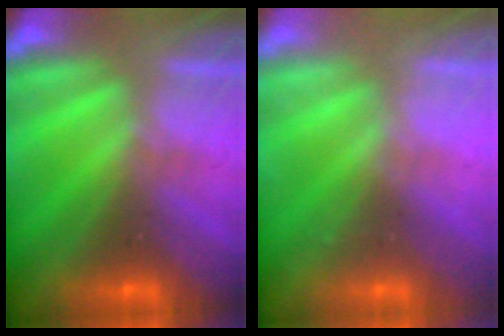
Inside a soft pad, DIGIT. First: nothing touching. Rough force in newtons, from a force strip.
{"total": 2.0}